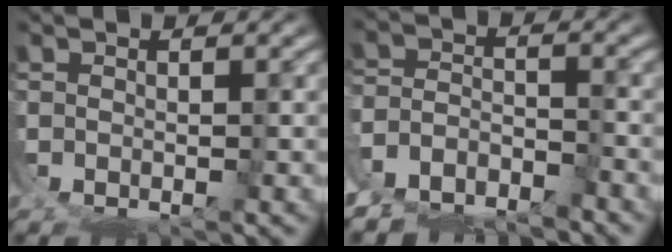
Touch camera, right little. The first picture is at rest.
{"total": 7.0, "force": [-4.6, 4.6, 2.5], "torque": [-0.041, -0.023, -0.077]}